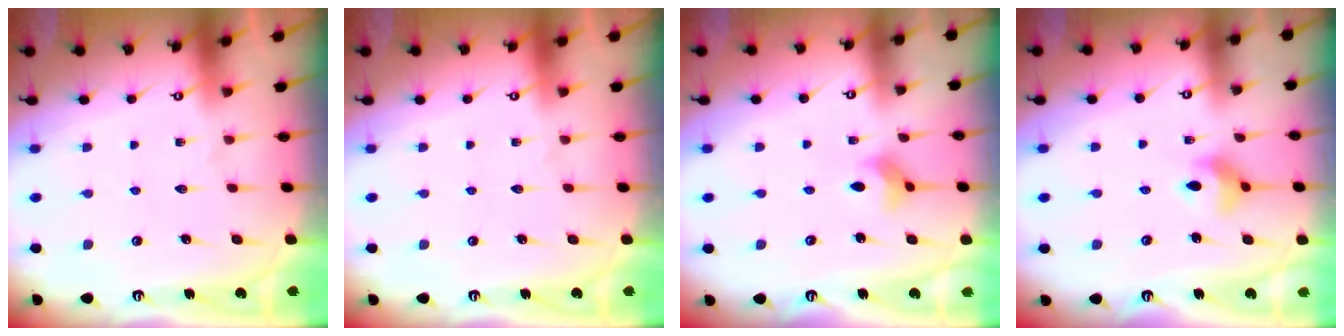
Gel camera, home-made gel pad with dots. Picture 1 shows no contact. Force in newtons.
{"total": 0.0}
{"total": 3.4, "press": 3.3, "slide": 0.6}
{"total": 7.1, "press": 6.9, "slide": 1.7}